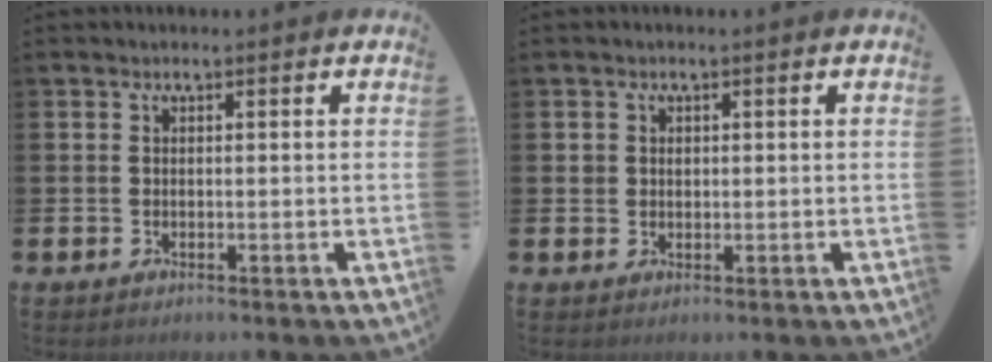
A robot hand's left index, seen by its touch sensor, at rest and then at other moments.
{"total": 1.2, "force": [0.5, 1.0, 0.2], "torque": [0.004, 0.003, 0.007]}